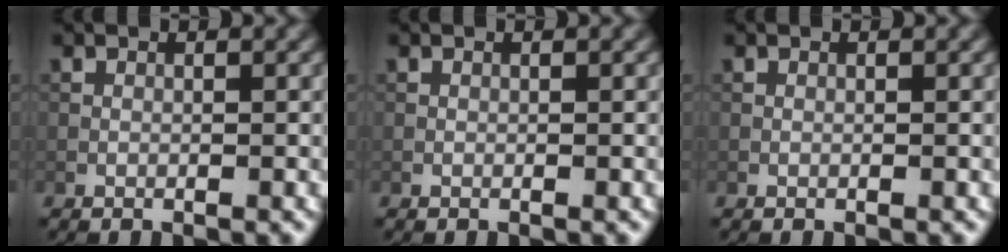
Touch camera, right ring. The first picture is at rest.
{"total": 0.0}
{"total": 0.0}